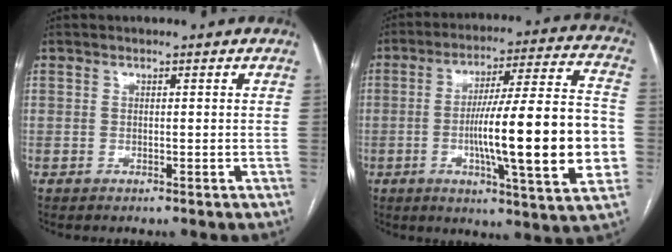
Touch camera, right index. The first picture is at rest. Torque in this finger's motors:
{"motor_torque": [2.14, 0.00, 1.05, 0.21]}